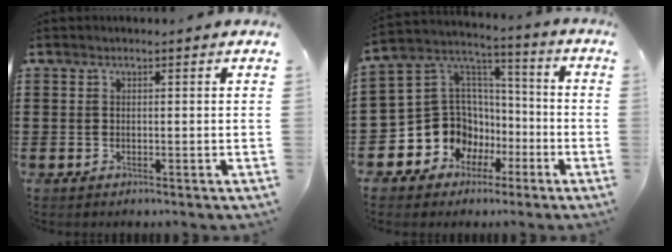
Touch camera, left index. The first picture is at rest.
{"total": 11.1, "force": [-4.3, 9.9, 2.7], "torque": [-0.104, -0.006, -0.074]}